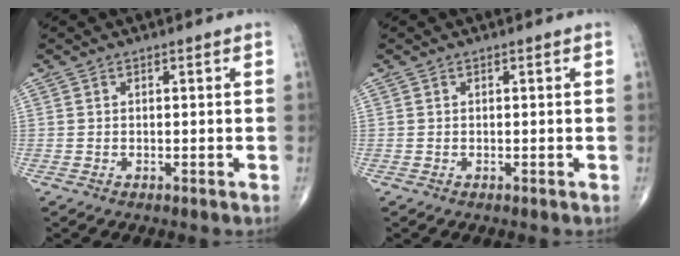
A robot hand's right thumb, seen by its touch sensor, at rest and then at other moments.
{"total": 0.0}